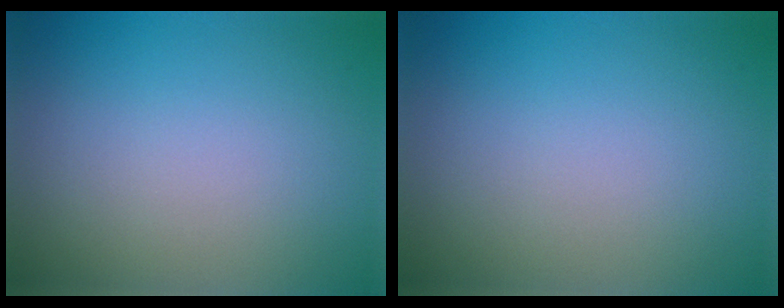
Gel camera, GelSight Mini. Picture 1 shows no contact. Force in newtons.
{"total": 0.0}